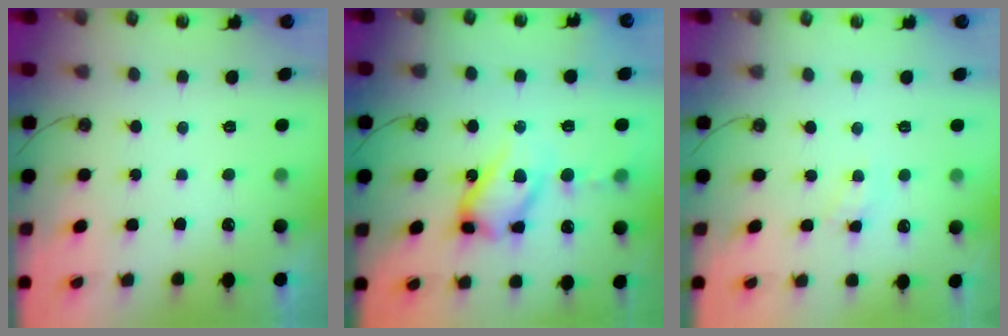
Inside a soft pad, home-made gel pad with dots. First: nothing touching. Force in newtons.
{"total": 16.0, "press": 15.9, "slide": 1.8}
{"total": 3.3, "press": 3.2, "slide": 0.5}